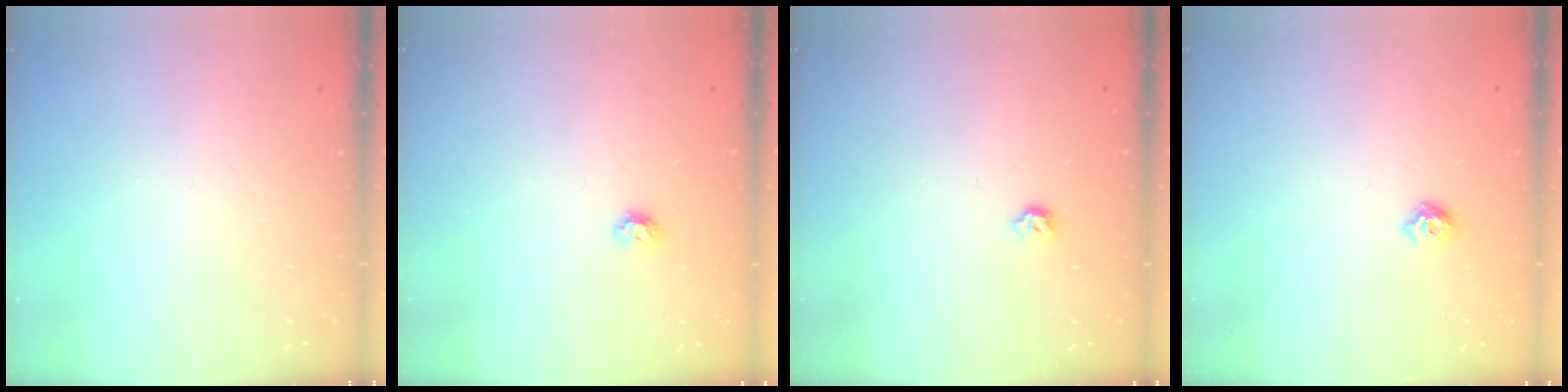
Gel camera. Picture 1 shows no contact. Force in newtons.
{"total": 4.9, "press": 4.9, "slide": 0.8}
{"total": 4.0, "press": 4.0, "slide": 0.8}
{"total": 5.9, "press": 5.8, "slide": 1.0}